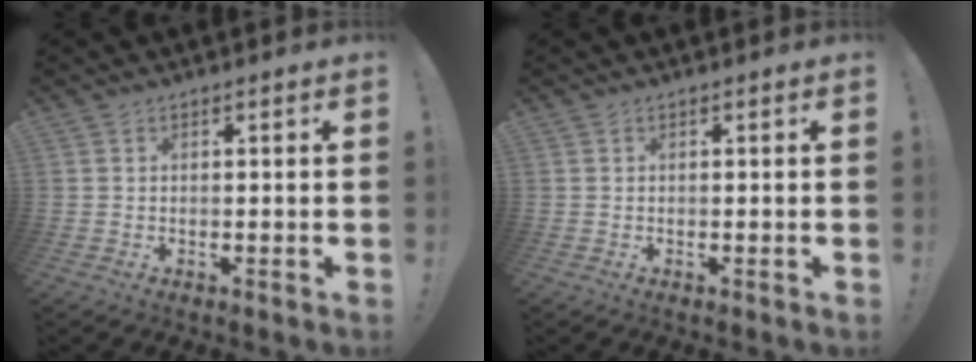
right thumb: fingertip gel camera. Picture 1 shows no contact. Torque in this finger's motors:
{"motor_torque": [0.00, 0.00, 0.00, 0.00, 0.00]}